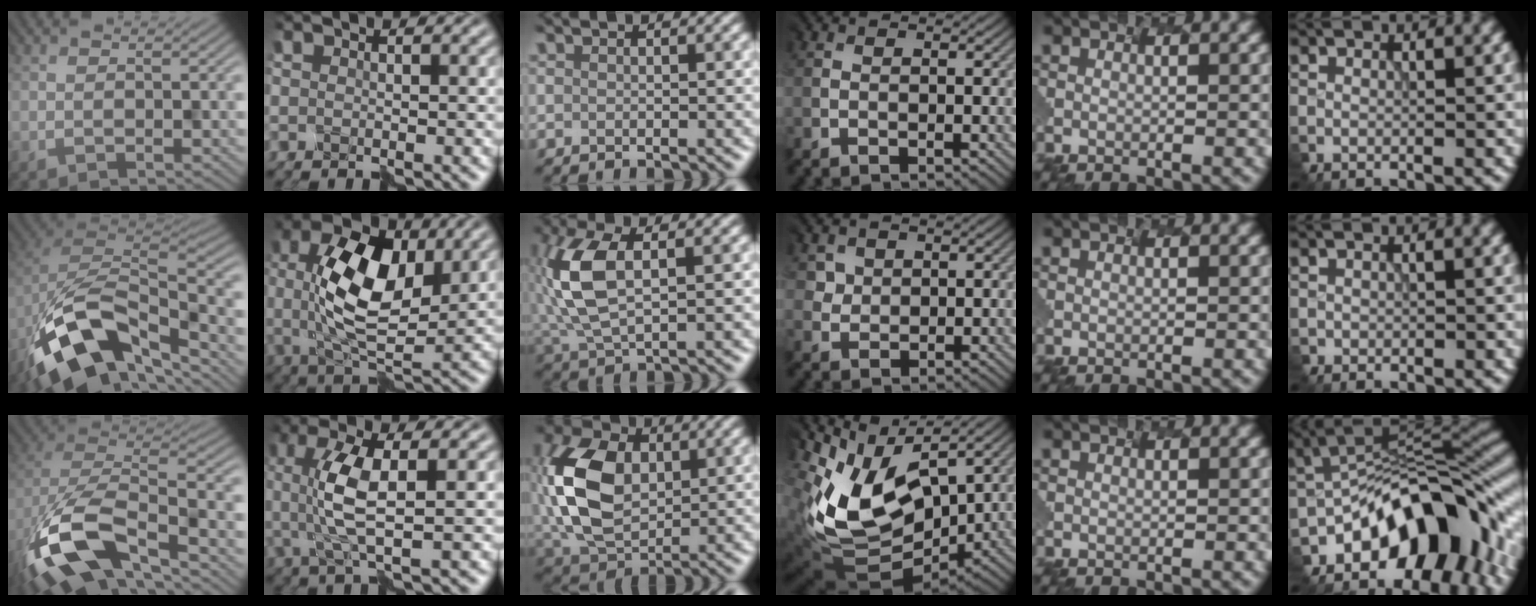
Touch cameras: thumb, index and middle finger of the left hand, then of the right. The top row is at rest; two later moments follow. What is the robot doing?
{"motion": "disassemble", "object": "markers"}